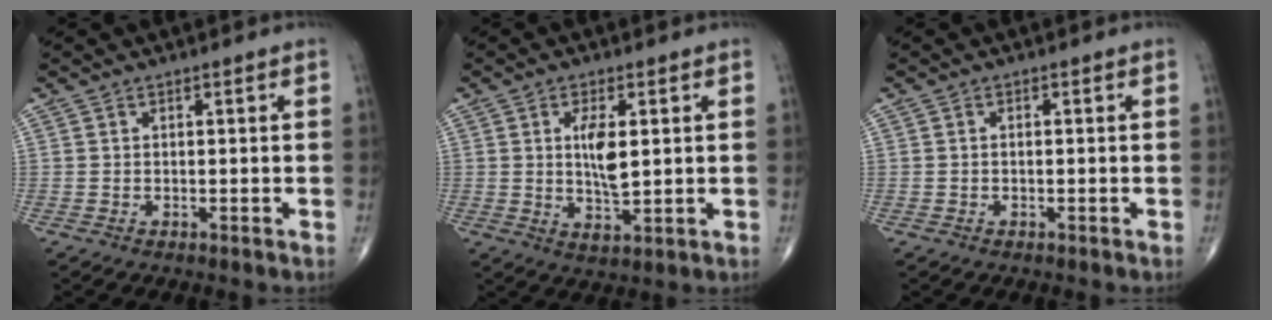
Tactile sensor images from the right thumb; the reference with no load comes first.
{"total": 6.9, "force": [1.1, 2.8, 6.2], "torque": [-0.105, -0.014, 0.023]}
{"total": 0.5, "force": [-0.1, 0.2, 0.5], "torque": [-0.010, 0.000, -0.003]}